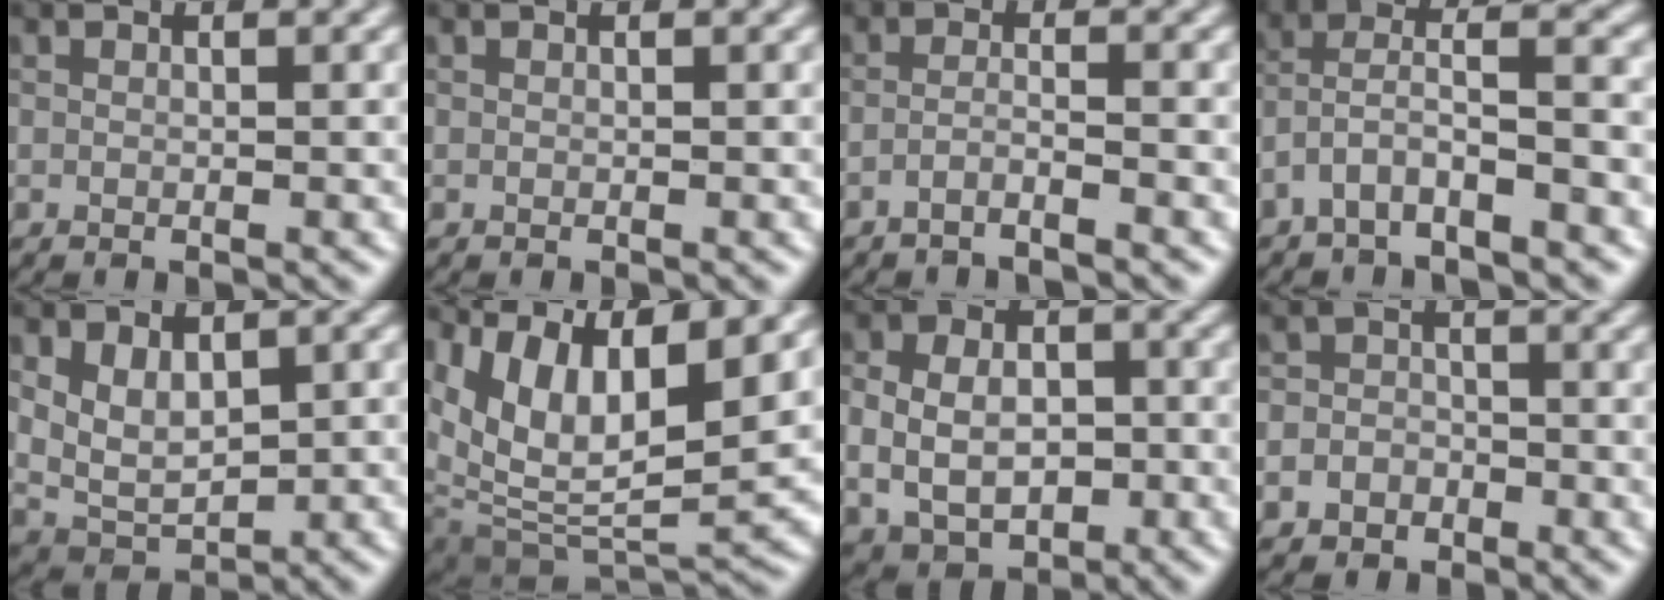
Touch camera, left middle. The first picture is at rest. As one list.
[{"total": 0.0}, {"total": 1.5, "force": [-1.2, 0.1, 1.0], "torque": [-0.016, 0.001, -0.030]}, {"total": 4.0, "force": [-2.3, 1.2, 3.1], "torque": [-0.065, 0.012, -0.052]}, {"total": 4.6, "force": [0.8, 3.0, 3.3], "torque": [-0.062, -0.007, 0.023]}, {"total": 10.7, "force": [5.2, 4.5, 8.2], "torque": [-0.164, 0.001, 0.103]}, {"total": 8.0, "force": [-0.6, 6.3, 4.9], "torque": [-0.077, 0.003, -0.017]}, {"total": 3.6, "force": [-1.7, 3.1, 0.6], "torque": [0.028, 0.002, -0.045]}]